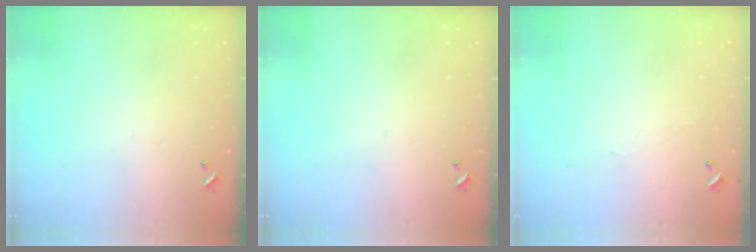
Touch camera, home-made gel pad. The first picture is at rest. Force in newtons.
{"total": 0.0}
{"total": 0.8, "press": 0.7, "slide": 0.5}